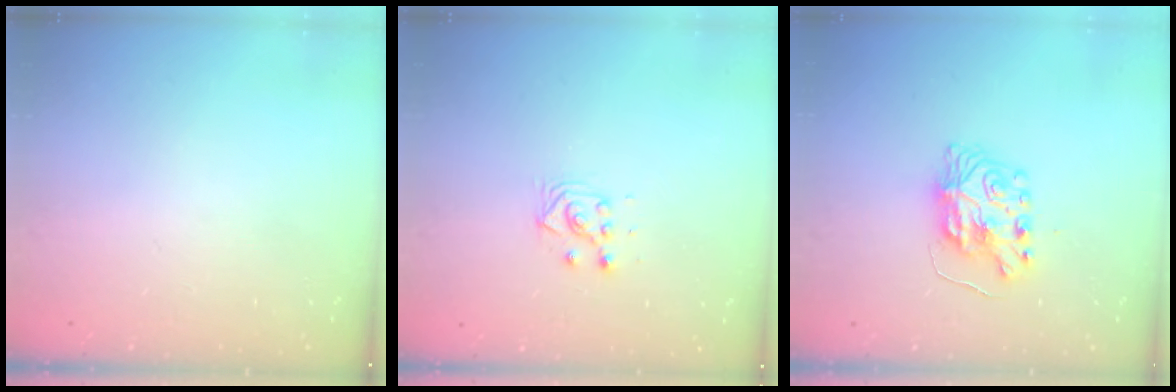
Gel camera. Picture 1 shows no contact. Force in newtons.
{"total": 3.5, "press": 3.4, "slide": 0.9}
{"total": 8.2, "press": 8.2, "slide": 0.5}